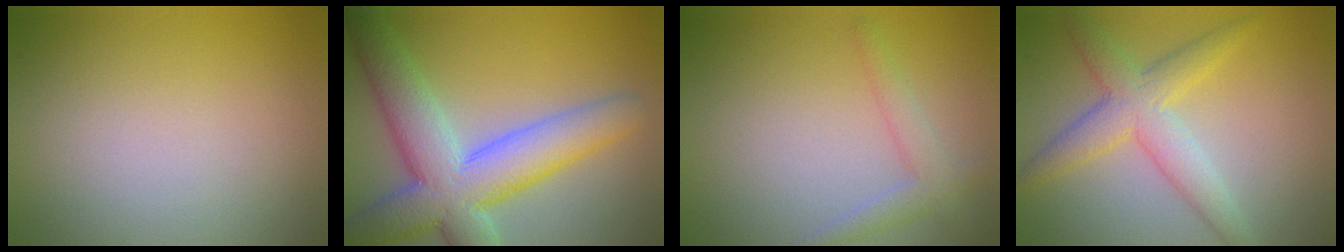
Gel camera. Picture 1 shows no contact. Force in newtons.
{"total": 9.3, "press": 9.3, "slide": 0.8}
{"total": 2.3, "press": 2.3, "slide": 0.1}
{"total": 4.4, "press": 4.4, "slide": 0.0}